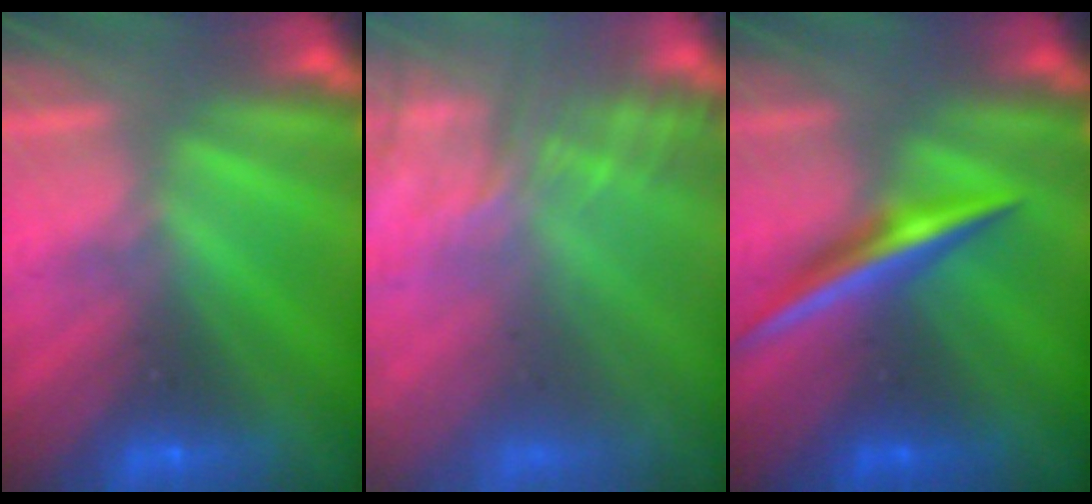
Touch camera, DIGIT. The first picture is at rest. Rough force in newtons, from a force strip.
{"total": 7.3}
{"total": 1.9}